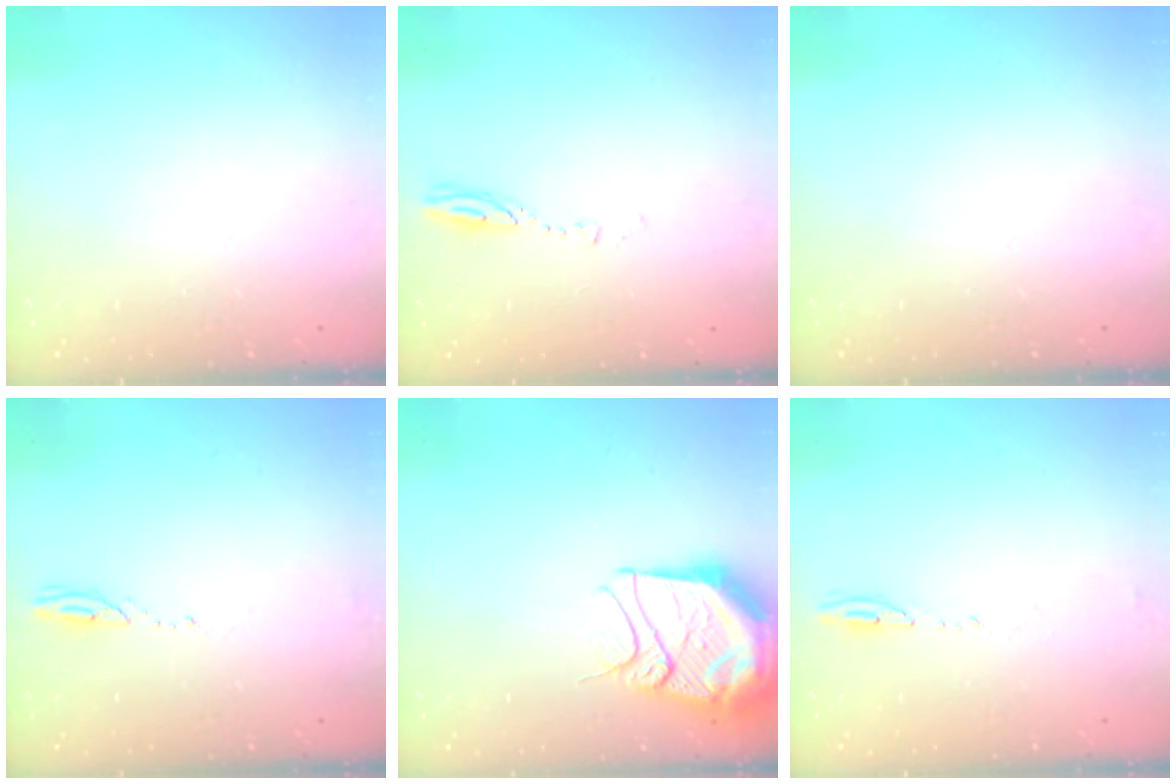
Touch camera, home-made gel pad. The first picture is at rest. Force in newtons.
{"total": 3.1, "press": 3.1, "slide": 0.3}
{"total": 0.0}
{"total": 2.4, "press": 2.4, "slide": 0.3}
{"total": 17.9, "press": 16.5, "slide": 6.9}
{"total": 4.6, "press": 4.3, "slide": 1.6}